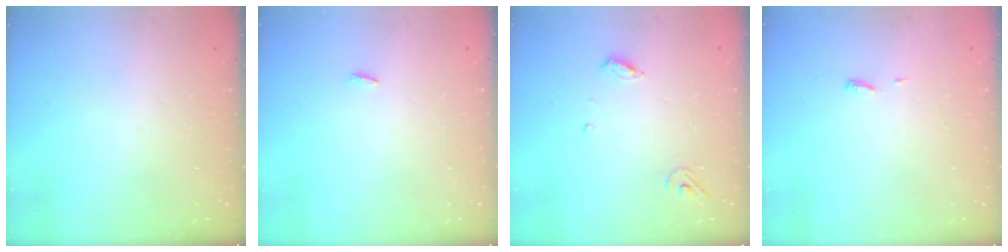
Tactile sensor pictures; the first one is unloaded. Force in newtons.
{"total": 1.8, "press": 1.7, "slide": 0.6}
{"total": 3.6, "press": 3.6, "slide": 0.3}
{"total": 3.9, "press": 3.9, "slide": 0.6}